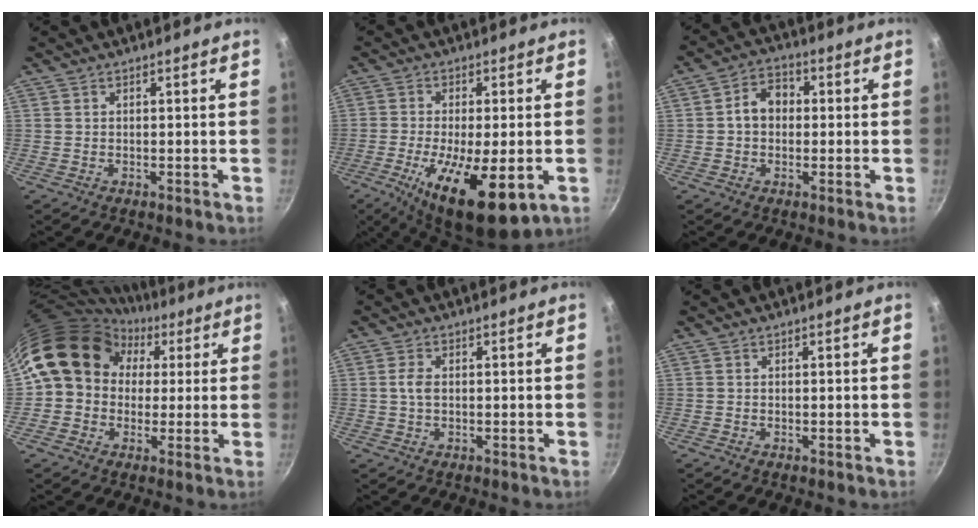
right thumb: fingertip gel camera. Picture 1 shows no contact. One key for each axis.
{"total": 16.2, "fx": -5.3, "fy": 5.4, "fz": 14.3, "tx": -0.247, "ty": -0.013, "tz": -0.084}
{"total": 6.4, "fx": 0.2, "fy": 5.0, "fz": 3.9, "tx": -0.037, "ty": 0.020, "tz": -0.008}
{"total": 14.4, "fx": 3.0, "fy": 12.2, "fz": 7.1, "tx": -0.082, "ty": 0.032, "tz": 0.033}
{"total": 2.5, "fx": 0.0, "fy": 1.5, "fz": 2.0, "tx": -0.042, "ty": 0.006, "tz": -0.003}
{"total": 0.0}